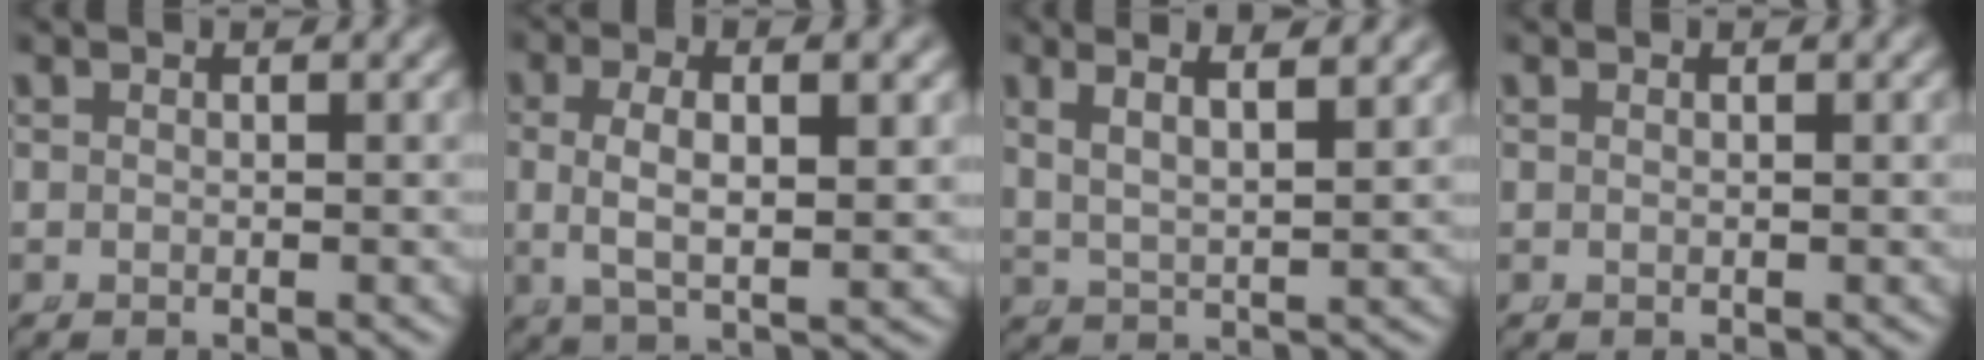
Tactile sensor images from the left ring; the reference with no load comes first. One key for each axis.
{"total": 5.3, "fx": 0.6, "fy": 2.1, "fz": 4.8, "tx": -0.100, "ty": -0.008, "tz": 0.021}
{"total": 5.3, "fx": 2.6, "fy": 2.6, "fz": 3.9, "tx": -0.064, "ty": 0.008, "tz": 0.042}
{"total": 0.0}